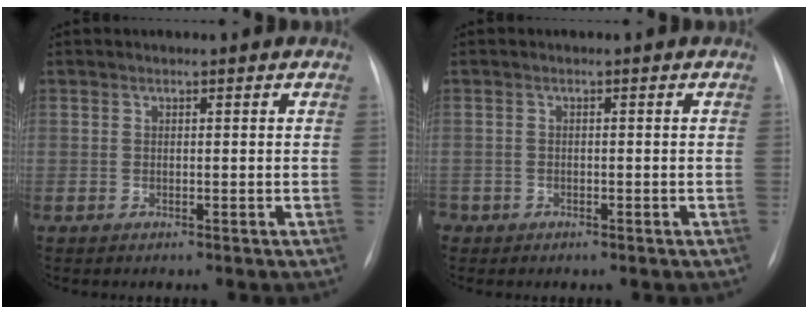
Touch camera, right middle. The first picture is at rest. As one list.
[{"total": 1.8, "force": [-1.0, 1.5, 0.2], "torque": [-0.003, 0.005, -0.021]}]